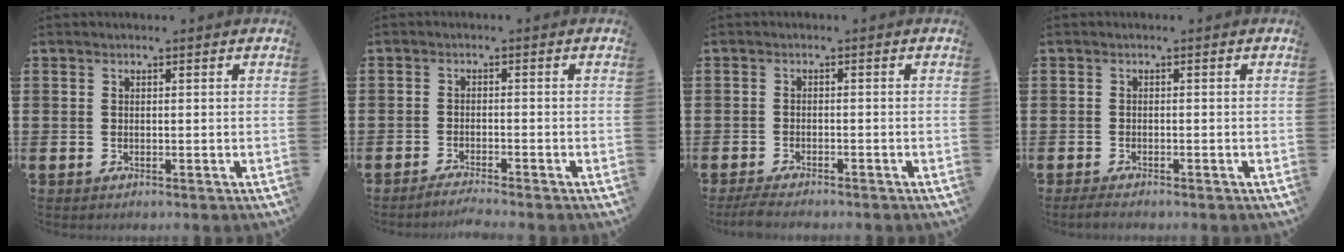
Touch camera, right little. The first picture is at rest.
{"total": 1.7, "force": [-1.6, -0.2, 0.5], "torque": [-0.007, 0.001, -0.030]}
{"total": 1.8, "force": [-1.6, 0.1, 0.7], "torque": [-0.014, 0.005, -0.032]}
{"total": 1.0, "force": [-0.8, 0.2, 0.7], "torque": [-0.012, -0.001, -0.016]}